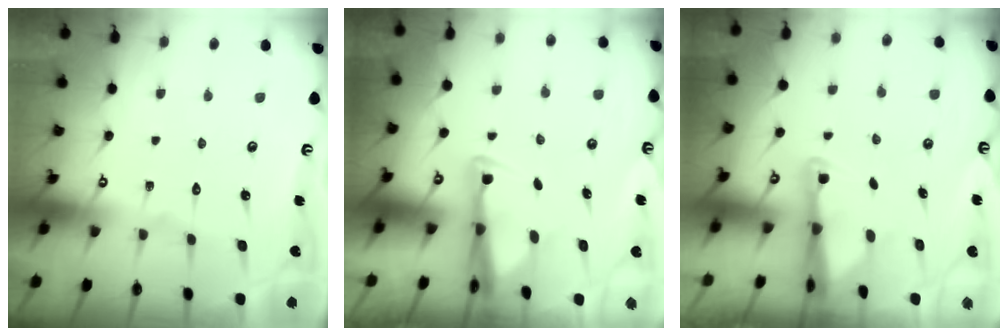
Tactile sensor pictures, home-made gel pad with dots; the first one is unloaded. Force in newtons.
{"total": 2.9, "press": 2.7, "slide": 1.0}
{"total": 2.3, "press": 2.3, "slide": 0.5}